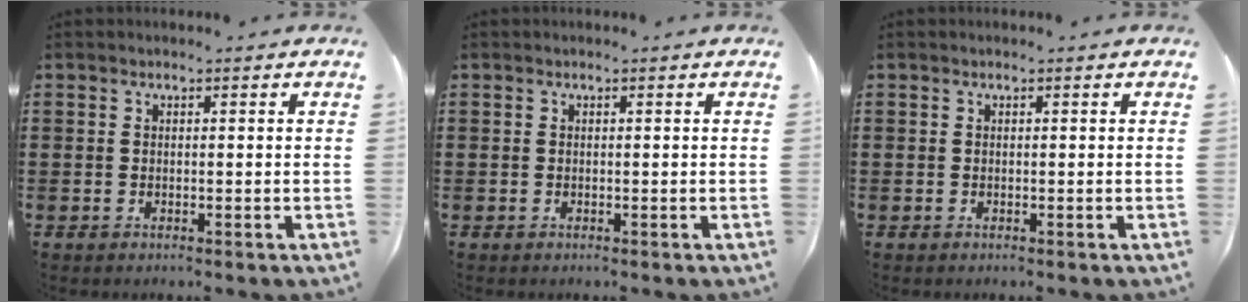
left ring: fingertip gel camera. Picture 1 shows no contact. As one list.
[{"total": 0.0}, {"total": 0.0}]